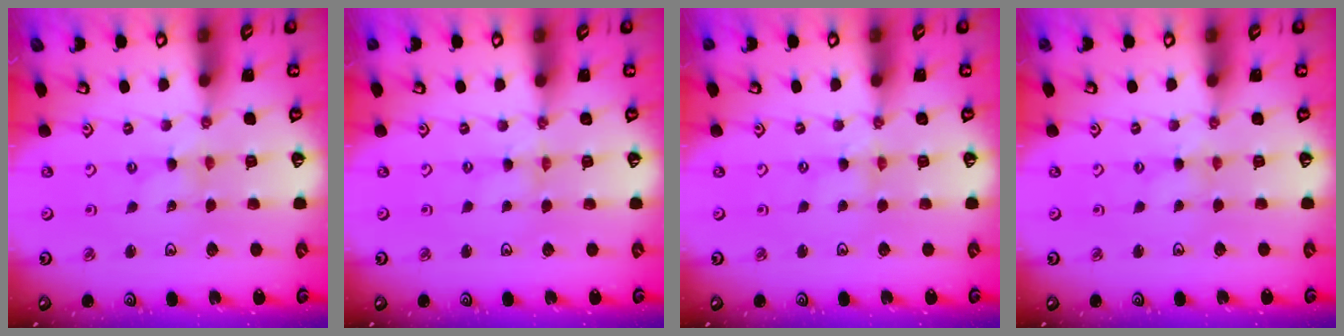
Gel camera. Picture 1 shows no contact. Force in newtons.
{"total": 0.0}
{"total": 0.7, "press": 0.7, "slide": 0.2}
{"total": 0.9, "press": 0.9, "slide": 0.2}